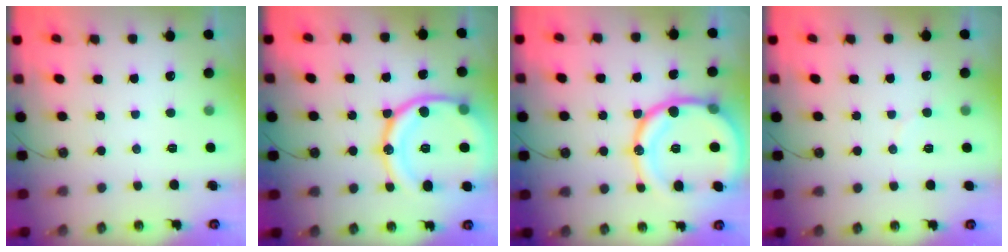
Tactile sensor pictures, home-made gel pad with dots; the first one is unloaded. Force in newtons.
{"total": 22.3, "press": 22.2, "slide": 2.5}
{"total": 19.9, "press": 19.8, "slide": 2.3}
{"total": 2.7, "press": 2.7, "slide": 0.2}